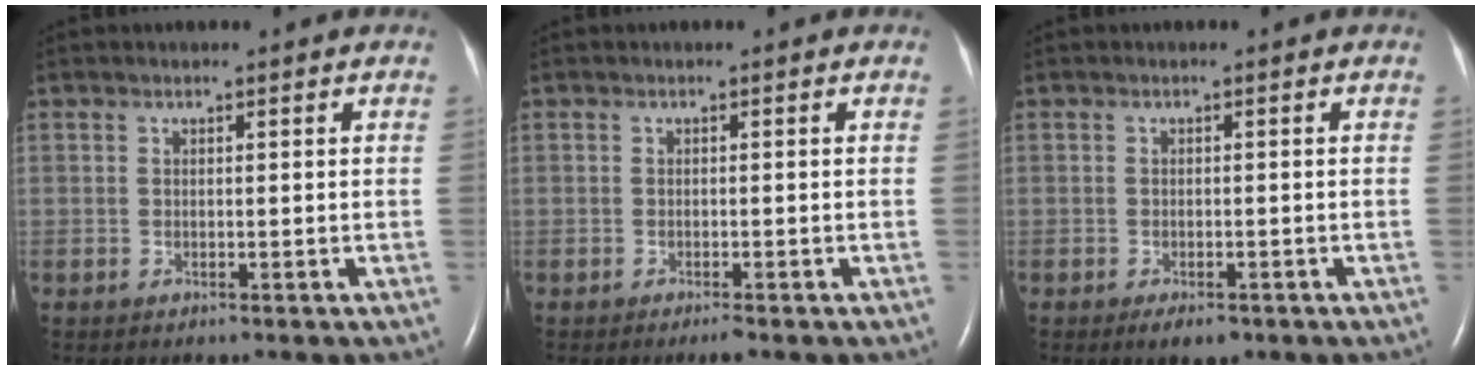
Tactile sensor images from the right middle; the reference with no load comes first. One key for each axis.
{"total": 1.2, "fx": -0.9, "fy": 0.0, "fz": 0.8, "tx": -0.017, "ty": -0.003, "tz": -0.012}
{"total": 2.8, "fx": -1.7, "fy": 1.2, "fz": 1.8, "tx": -0.028, "ty": -0.003, "tz": -0.019}